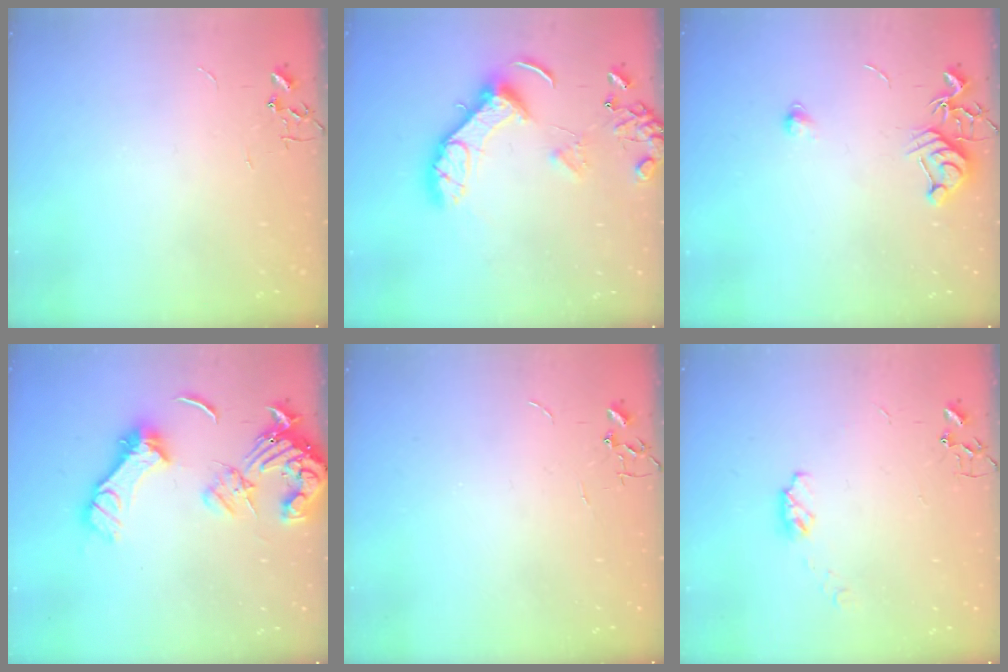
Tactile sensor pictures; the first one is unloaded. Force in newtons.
{"total": 13.8, "press": 13.7, "slide": 1.3}
{"total": 8.7, "press": 8.7, "slide": 0.7}
{"total": 16.5, "press": 16.3, "slide": 2.2}
{"total": 0.0}
{"total": 4.9, "press": 4.9, "slide": 0.4}